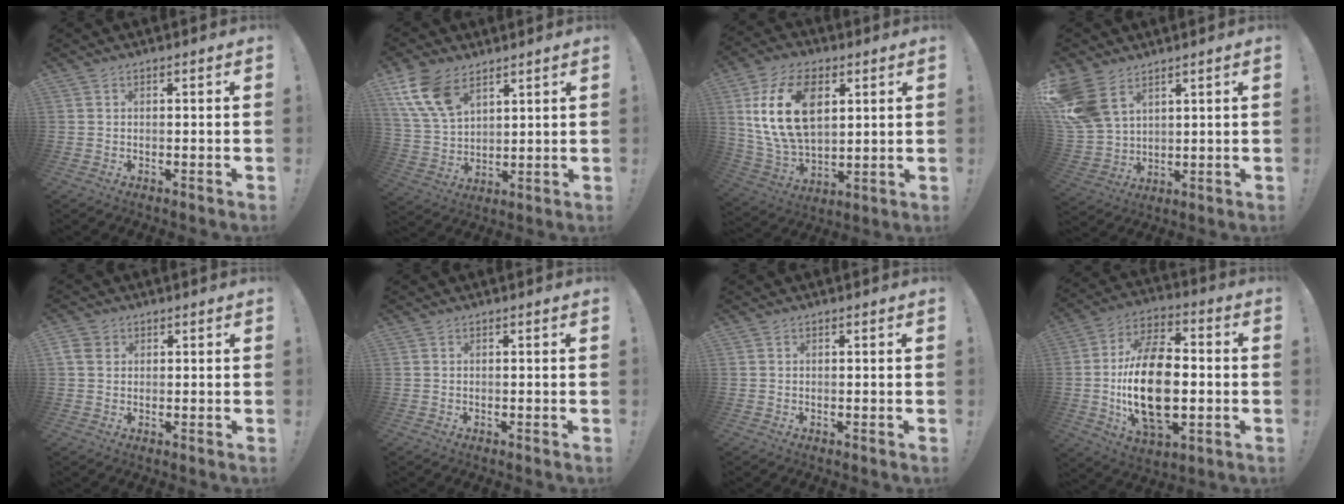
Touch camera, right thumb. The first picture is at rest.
{"total": 13.1, "force": [7.7, 7.8, 7.3], "torque": [-0.163, -0.028, 0.151]}
{"total": 19.9, "force": [6.1, 12.8, 14.0], "torque": [-0.279, -0.014, 0.106]}
{"total": 12.9, "force": [6.9, 8.5, 6.8], "torque": [-0.146, -0.033, 0.141]}
{"total": 4.0, "force": [1.2, 3.3, 2.1], "torque": [-0.037, 0.006, 0.026]}
{"total": 0.0}
{"total": 0.0}
{"total": 22.6, "force": [-2.5, 13.1, 18.3], "torque": [-0.349, 0.003, -0.041]}